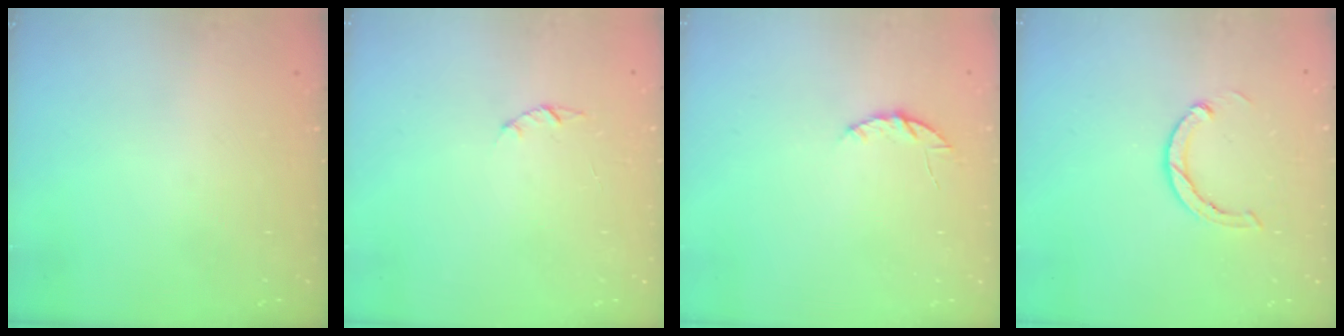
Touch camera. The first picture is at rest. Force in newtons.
{"total": 1.4, "press": 1.4, "slide": 0.3}
{"total": 3.8, "press": 3.8, "slide": 0.5}
{"total": 3.0, "press": 3.0, "slide": 0.1}